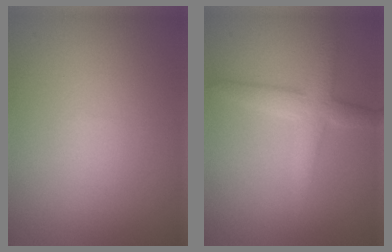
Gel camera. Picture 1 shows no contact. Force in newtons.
{"total": 3.6, "press": 3.6, "slide": 0.3}